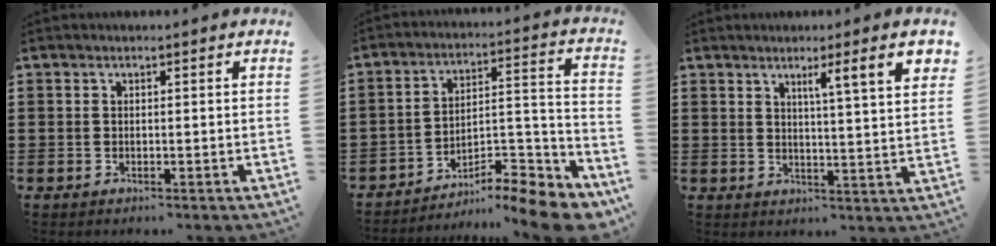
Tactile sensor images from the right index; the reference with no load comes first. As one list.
[{"total": 9.1, "force": [-8.0, 2.0, 3.8], "torque": [-0.037, 0.015, -0.157]}, {"total": 5.8, "force": [3.2, -0.3, 4.9], "torque": [-0.087, -0.011, 0.046]}]